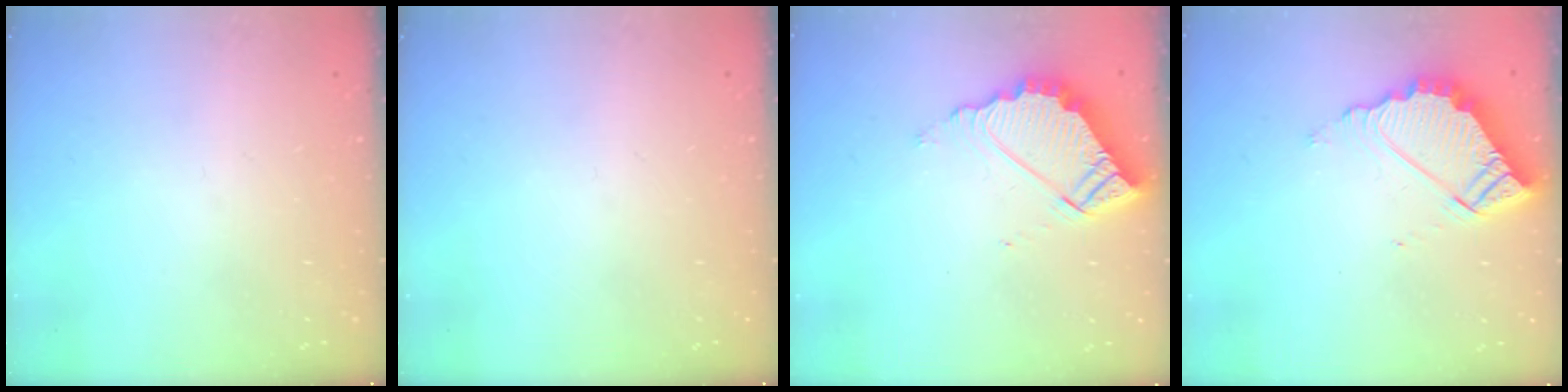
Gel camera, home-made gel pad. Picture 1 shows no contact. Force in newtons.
{"total": 0.0}
{"total": 9.7, "press": 9.6, "slide": 0.7}
{"total": 9.7, "press": 9.6, "slide": 0.7}